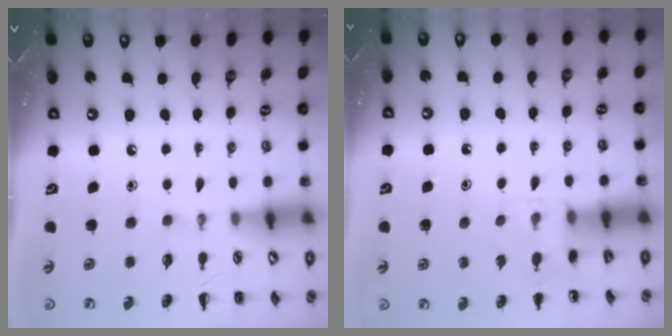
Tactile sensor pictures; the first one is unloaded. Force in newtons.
{"total": 6.0, "press": 5.7, "slide": 1.8}